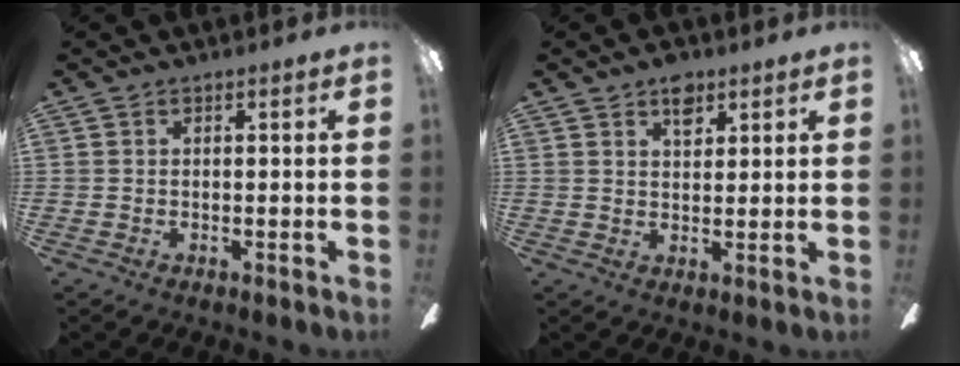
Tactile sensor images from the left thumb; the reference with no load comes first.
{"total": 5.4, "force": [3.4, 3.1, 2.8], "torque": [-0.030, -0.008, 0.057]}